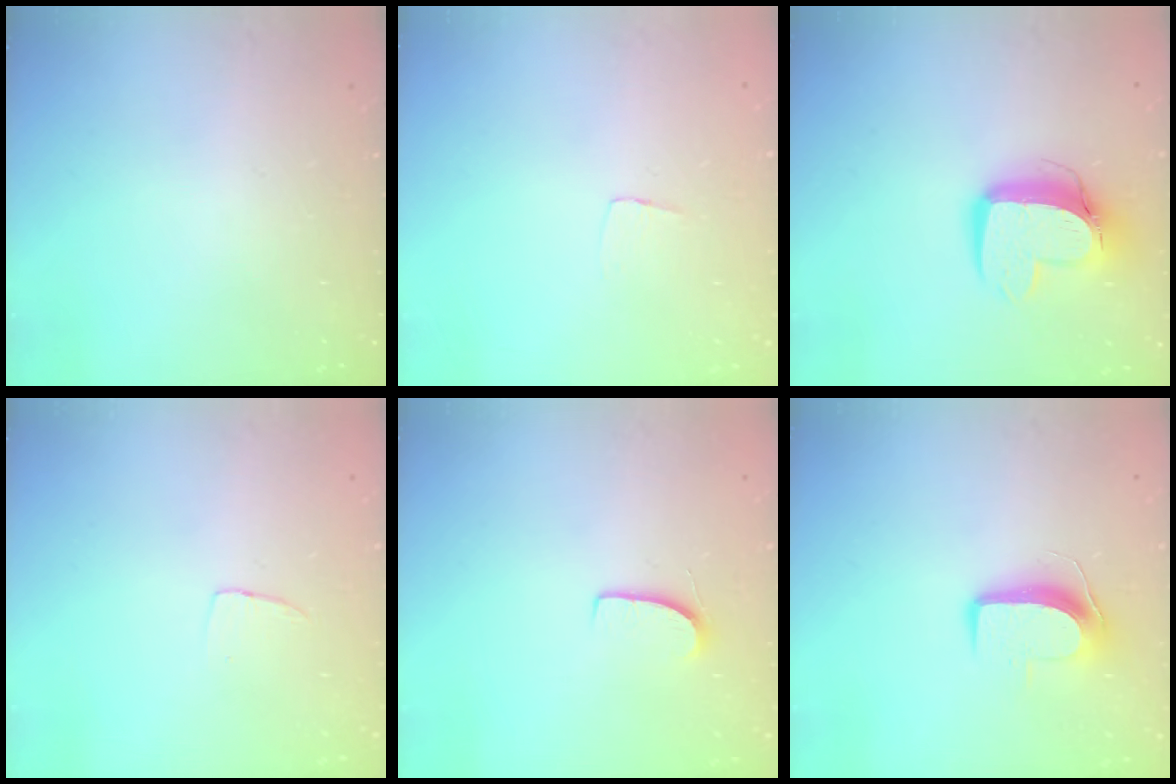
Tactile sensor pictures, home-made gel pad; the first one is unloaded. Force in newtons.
{"total": 3.3, "press": 3.3, "slide": 0.2}
{"total": 12.5, "press": 12.4, "slide": 1.2}
{"total": 2.9, "press": 2.9, "slide": 0.1}
{"total": 7.1, "press": 7.1, "slide": 0.5}
{"total": 8.8, "press": 8.7, "slide": 0.6}